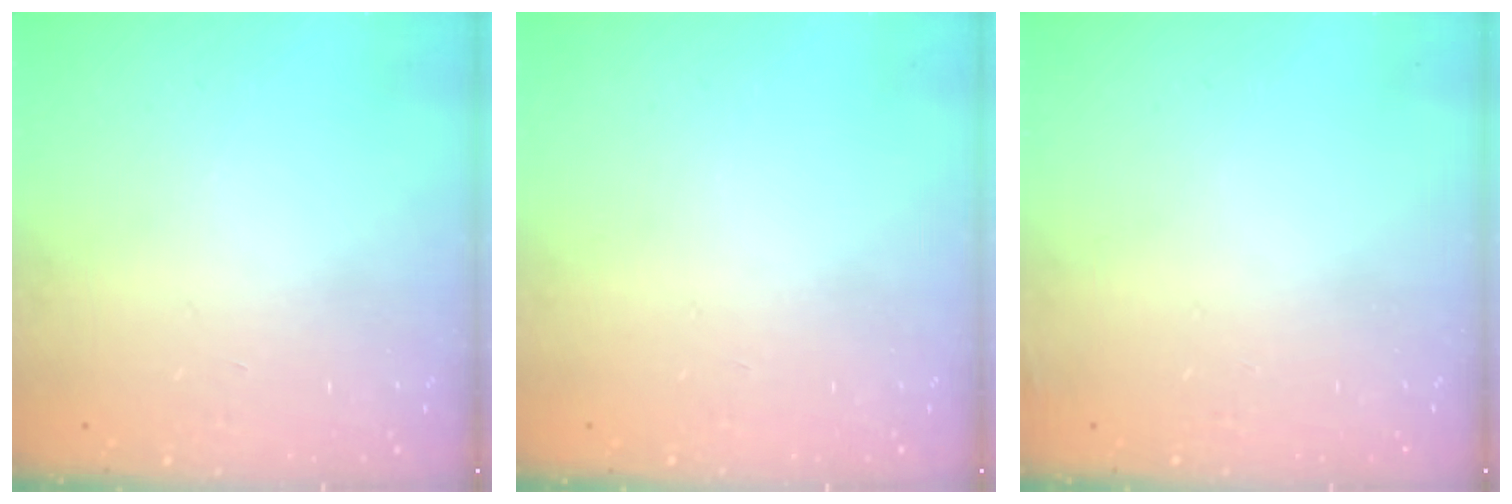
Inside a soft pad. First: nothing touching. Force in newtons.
{"total": 0.0}
{"total": 3.0, "press": 2.9, "slide": 1.0}